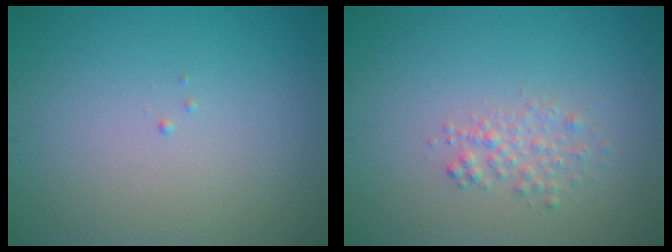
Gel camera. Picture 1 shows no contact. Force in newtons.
{"total": 1.6, "press": 1.6, "slide": 0.1}